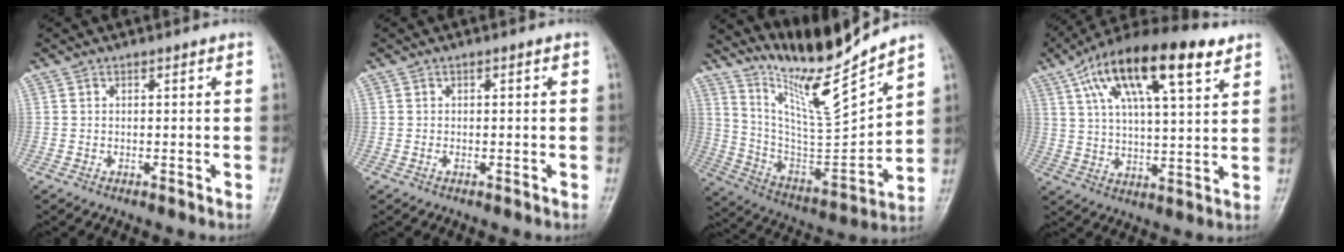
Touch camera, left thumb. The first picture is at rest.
{"total": 0.8, "force": [-0.1, 0.2, 0.8], "torque": [-0.014, 0.006, 0.000]}
{"total": 16.3, "force": [14.2, 0.1, 8.0], "torque": [-0.122, -0.090, 0.274]}
{"total": 20.0, "force": [10.6, 6.7, 15.6], "torque": [-0.260, -0.008, 0.179]}